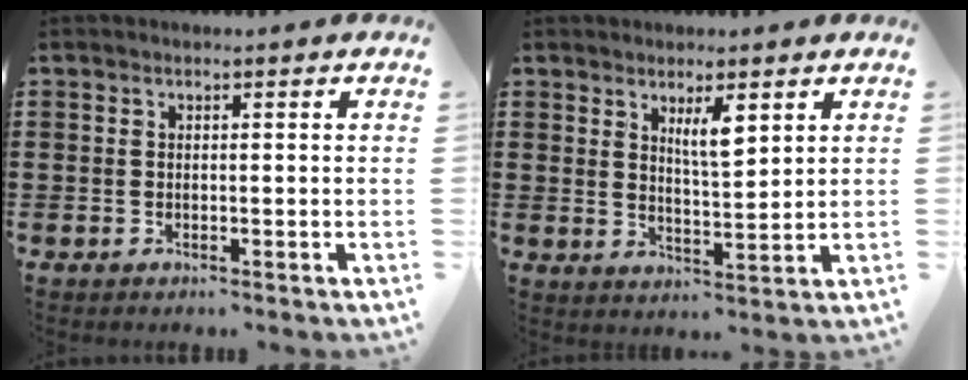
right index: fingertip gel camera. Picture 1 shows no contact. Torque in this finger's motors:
{"motor_torque": [0.18, -0.14, 0.24, 0.05]}